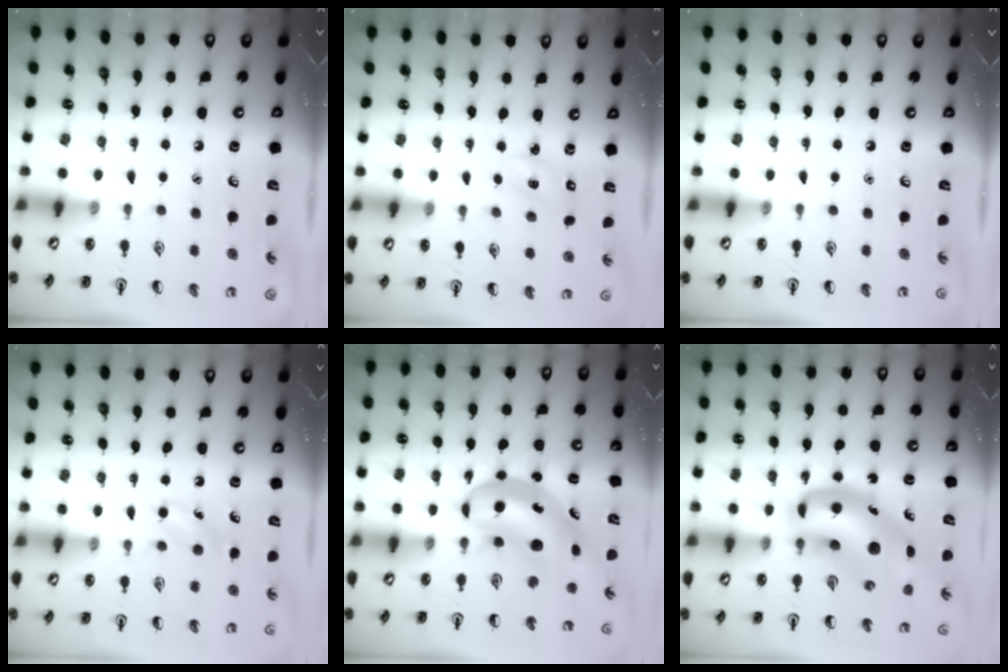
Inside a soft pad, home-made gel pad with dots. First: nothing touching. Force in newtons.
{"total": 1.5, "press": 1.4, "slide": 0.4}
{"total": 0.0}
{"total": 4.3, "press": 4.0, "slide": 1.4}
{"total": 6.7, "press": 6.5, "slide": 1.4}
{"total": 13.4, "press": 12.8, "slide": 3.9}